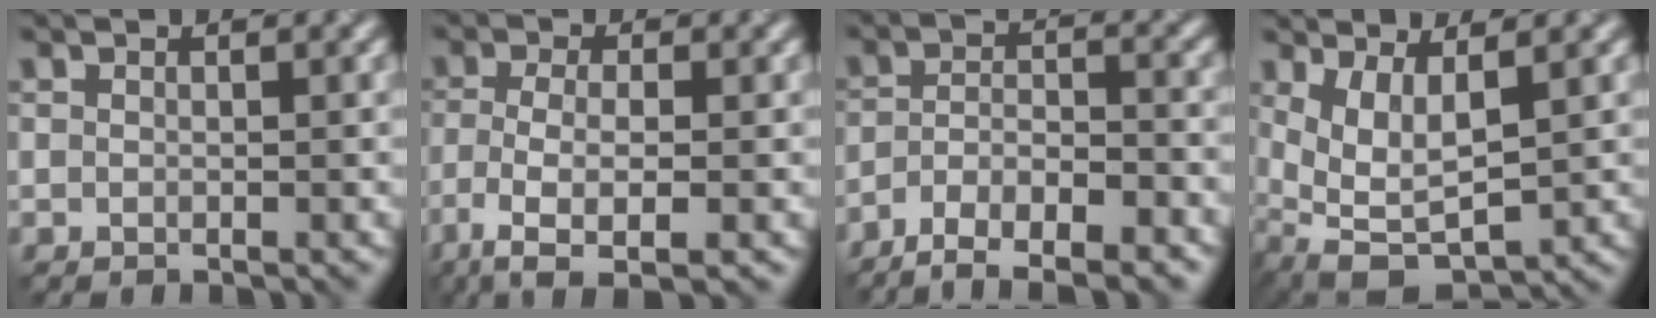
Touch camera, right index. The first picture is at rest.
{"total": 4.5, "force": [-2.7, 1.2, 3.3], "torque": [-0.082, -0.002, -0.055]}
{"total": 7.4, "force": [-5.8, 2.0, 4.1], "torque": [-0.077, 0.004, -0.097]}
{"total": 4.1, "force": [1.0, 1.8, 3.6], "torque": [-0.093, -0.005, 0.027]}